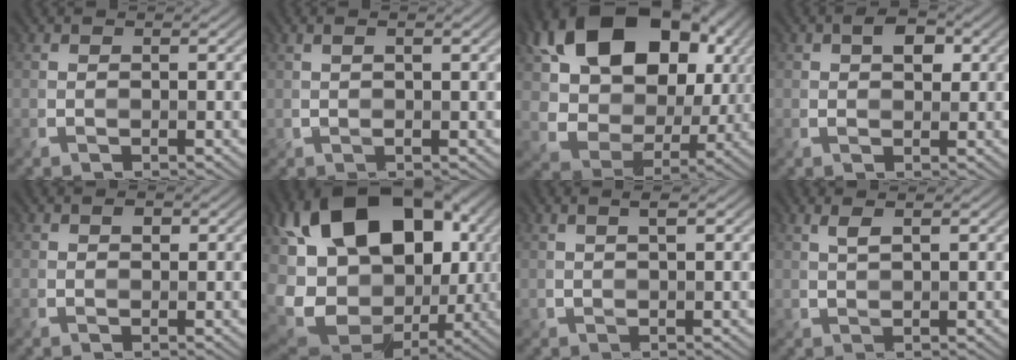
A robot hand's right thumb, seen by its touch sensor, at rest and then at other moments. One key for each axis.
{"total": 1.9, "fx": 0.5, "fy": 0.2, "fz": 1.8, "tx": -0.039, "ty": 0.006, "tz": 0.009}
{"total": 16.1, "fx": 5.1, "fy": 11.6, "fz": 10.0, "tx": -0.193, "ty": -0.005, "tz": 0.100}
{"total": 3.1, "fx": 1.0, "fy": 2.0, "fz": 2.2, "tx": -0.036, "ty": 0.004, "tz": 0.011}
{"total": 1.2, "fx": 0.4, "fy": 0.9, "fz": 0.8, "tx": -0.014, "ty": 0.002, "tz": 0.004}
{"total": 21.1, "fx": 2.7, "fy": 15.5, "fz": 13.9, "tx": -0.292, "ty": -0.015, "tz": 0.078}
{"total": 1.8, "fx": 0.7, "fy": 0.2, "fz": 1.6, "tx": -0.036, "ty": 0.006, "tz": 0.012}
{"total": 1.9, "fx": 0.9, "fy": 0.2, "fz": 1.6, "tx": -0.040, "ty": 0.005, "tz": 0.016}